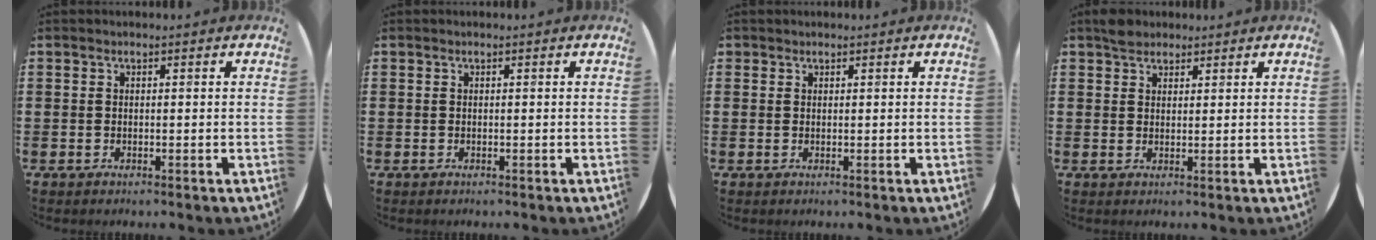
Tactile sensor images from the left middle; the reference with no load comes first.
{"total": 0.0}
{"total": 0.5, "force": [0.4, 0.2, -0.2], "torque": [0.004, 0.005, 0.008]}
{"total": 2.2, "force": [2.0, 1.0, 0.1], "torque": [0.002, 0.003, 0.037]}